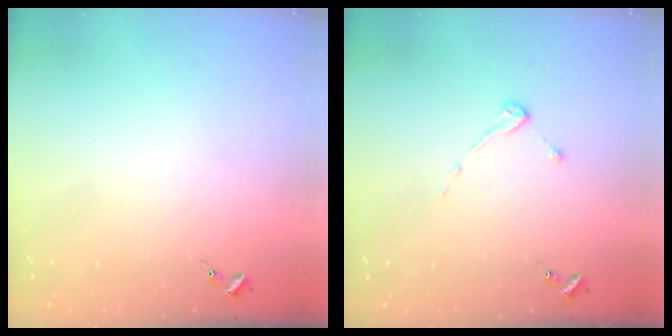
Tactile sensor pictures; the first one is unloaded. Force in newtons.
{"total": 2.6, "press": 2.5, "slide": 0.4}